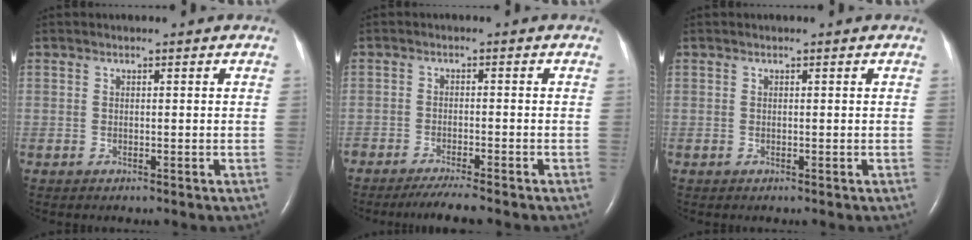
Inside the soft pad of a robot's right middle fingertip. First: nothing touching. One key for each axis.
{"total": 4.5, "fx": -3.9, "fy": -0.1, "fz": 2.3, "tx": -0.040, "ty": -0.012, "tz": -0.066}
{"total": 0.0}